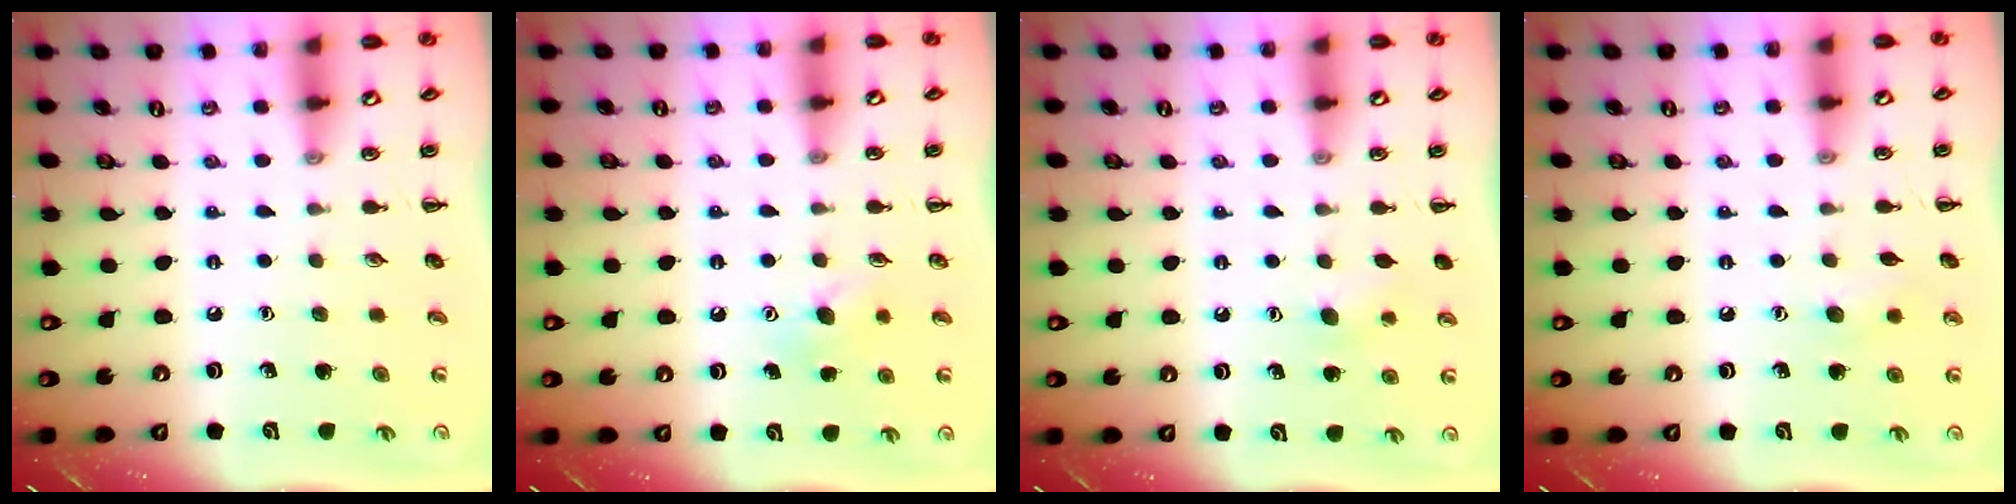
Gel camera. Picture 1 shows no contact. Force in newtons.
{"total": 5.8, "press": 5.6, "slide": 1.5}
{"total": 6.0, "press": 5.8, "slide": 1.6}
{"total": 5.3, "press": 5.2, "slide": 1.3}